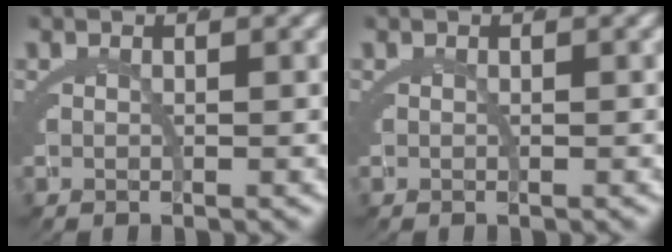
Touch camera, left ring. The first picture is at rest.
{"total": 0.0}